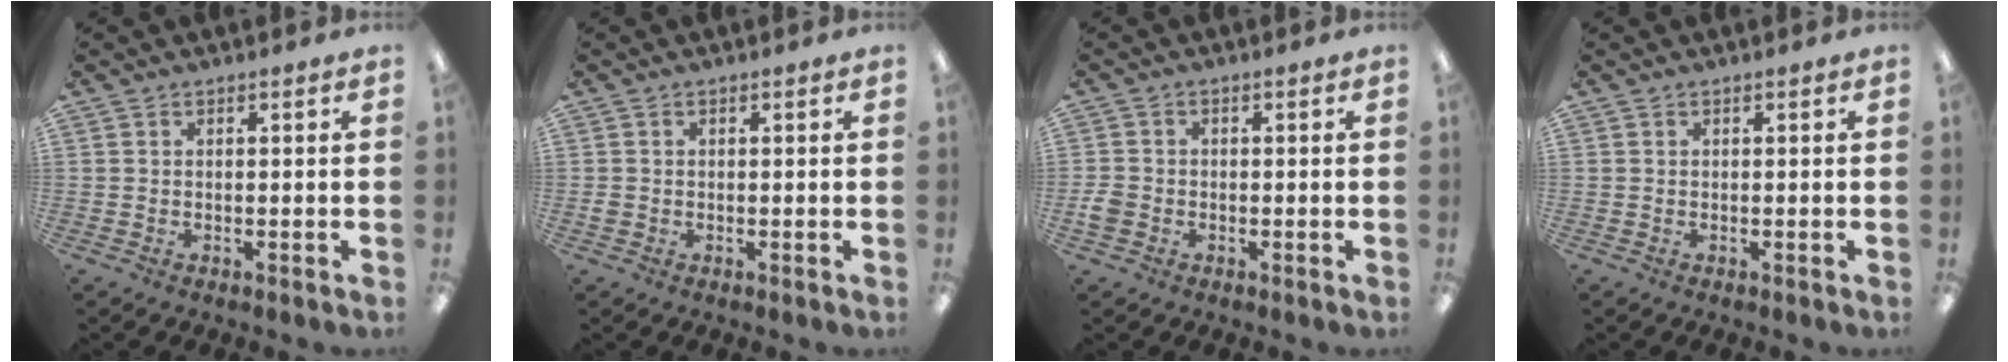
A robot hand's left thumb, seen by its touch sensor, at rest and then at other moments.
{"total": 1.2, "force": [-0.1, 1.1, 0.5], "torque": [-0.010, 0.005, -0.002]}
{"total": 3.3, "force": [-1.1, 2.7, 1.5], "torque": [-0.021, 0.009, -0.019]}
{"total": 0.0}